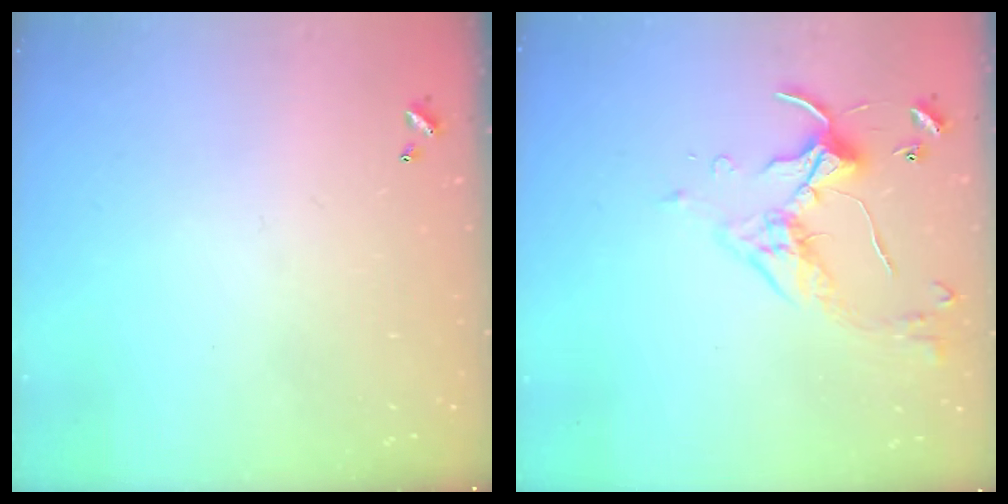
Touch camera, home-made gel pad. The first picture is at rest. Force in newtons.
{"total": 4.3, "press": 4.3, "slide": 0.2}